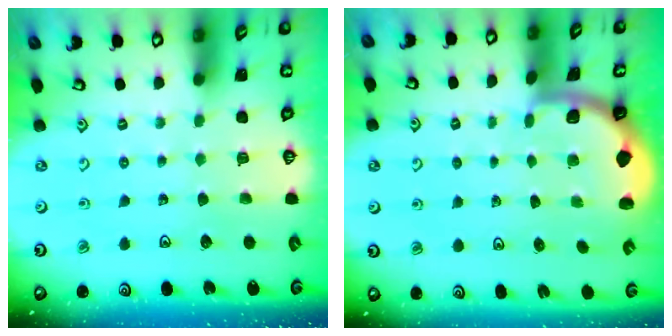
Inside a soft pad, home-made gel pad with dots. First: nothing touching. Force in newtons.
{"total": 1.6, "press": 1.6, "slide": 0.1}